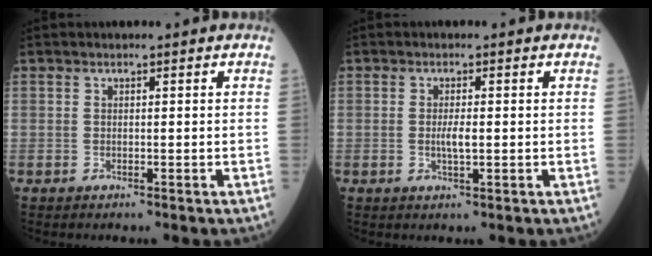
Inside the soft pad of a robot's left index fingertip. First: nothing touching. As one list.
[{"total": 2.2, "force": [-0.1, 0.4, 2.2], "torque": [-0.046, -0.001, -0.001]}]